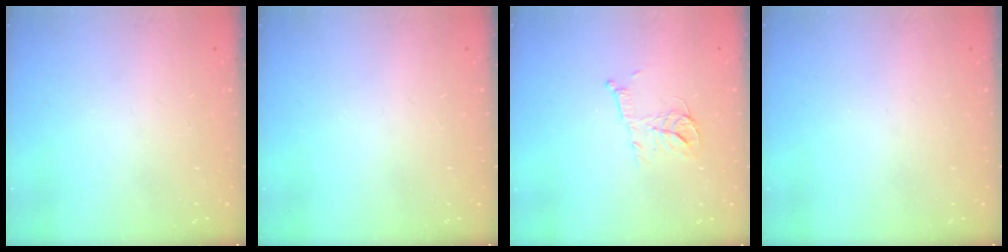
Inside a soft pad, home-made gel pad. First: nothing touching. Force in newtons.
{"total": 0.0}
{"total": 8.0, "press": 8.0, "slide": 0.3}
{"total": 0.0}